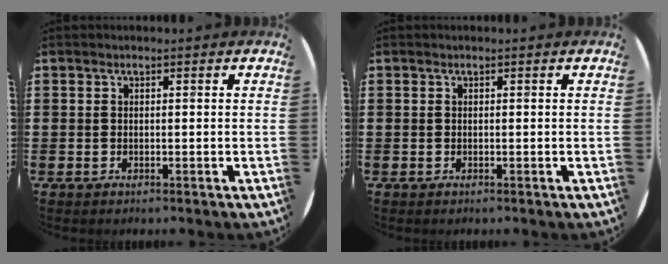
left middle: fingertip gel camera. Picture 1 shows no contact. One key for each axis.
{"total": 0.0}